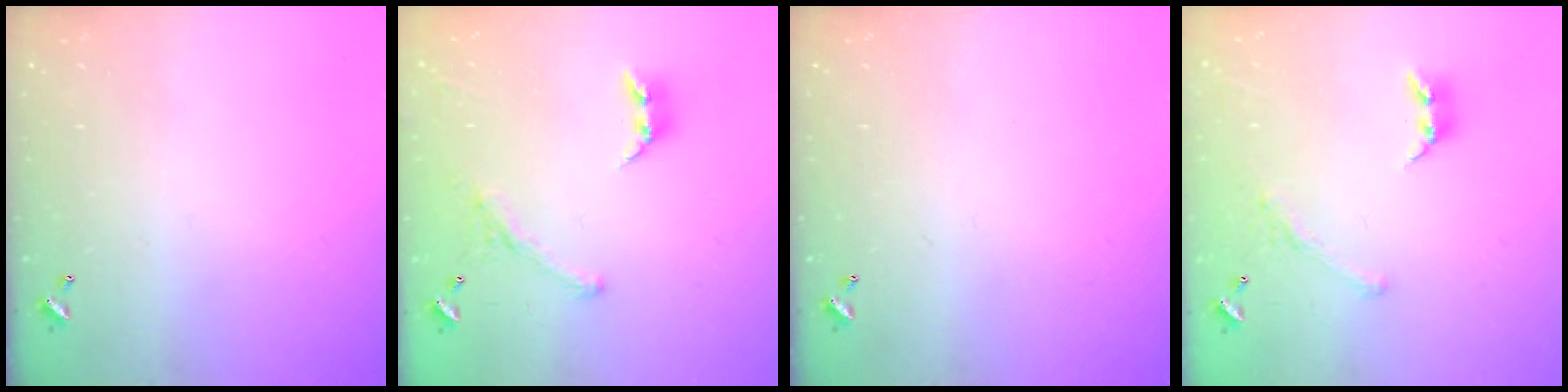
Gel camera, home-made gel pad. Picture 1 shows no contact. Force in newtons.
{"total": 1.2, "press": 0.5, "slide": 1.1}
{"total": 0.0}
{"total": 1.6, "press": 1.1, "slide": 1.1}